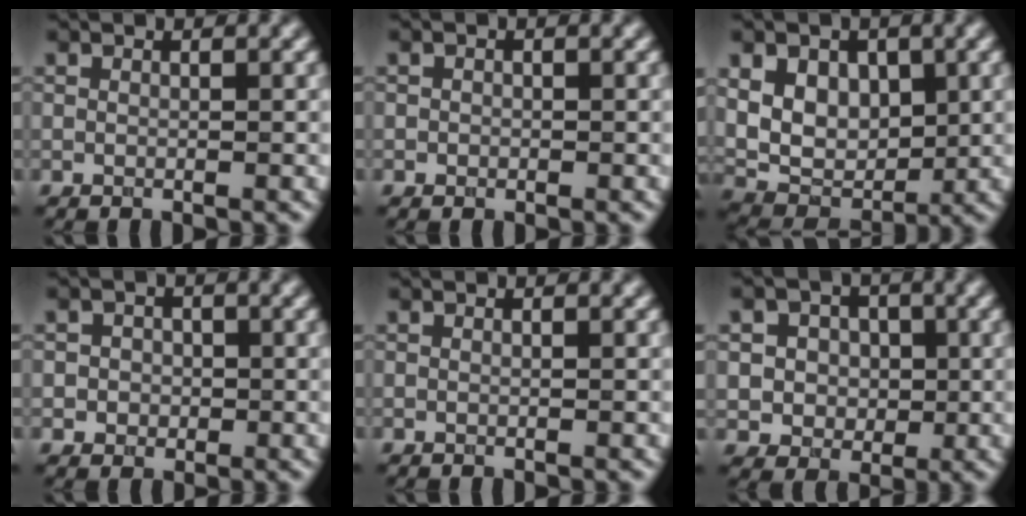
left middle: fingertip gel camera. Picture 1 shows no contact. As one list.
[{"total": 0.7, "force": [-0.1, 0.6, 0.1], "torque": [0.003, -0.004, -0.001]}, {"total": 6.7, "force": [1.8, 4.8, 4.4], "torque": [-0.080, -0.005, 0.032]}, {"total": 2.0, "force": [-0.1, 1.9, 0.6], "torque": [0.007, -0.001, -0.013]}, {"total": 0.0}, {"total": 5.0, "force": [0.9, 4.6, 1.7], "torque": [-0.019, 0.012, 0.010]}]